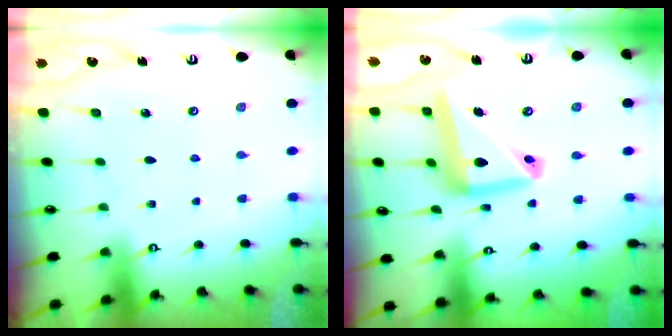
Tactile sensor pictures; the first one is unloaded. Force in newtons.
{"total": 16.1, "press": 16.0, "slide": 1.8}